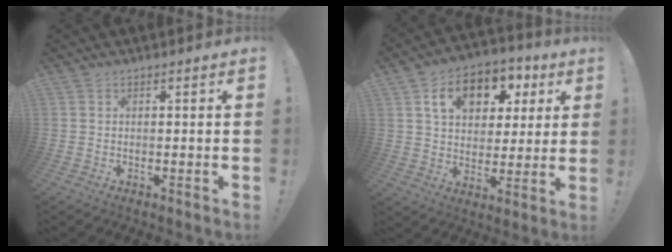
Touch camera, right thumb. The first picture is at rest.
{"total": 14.2, "force": [6.0, 9.9, 8.3], "torque": [-0.122, -0.018, 0.107]}